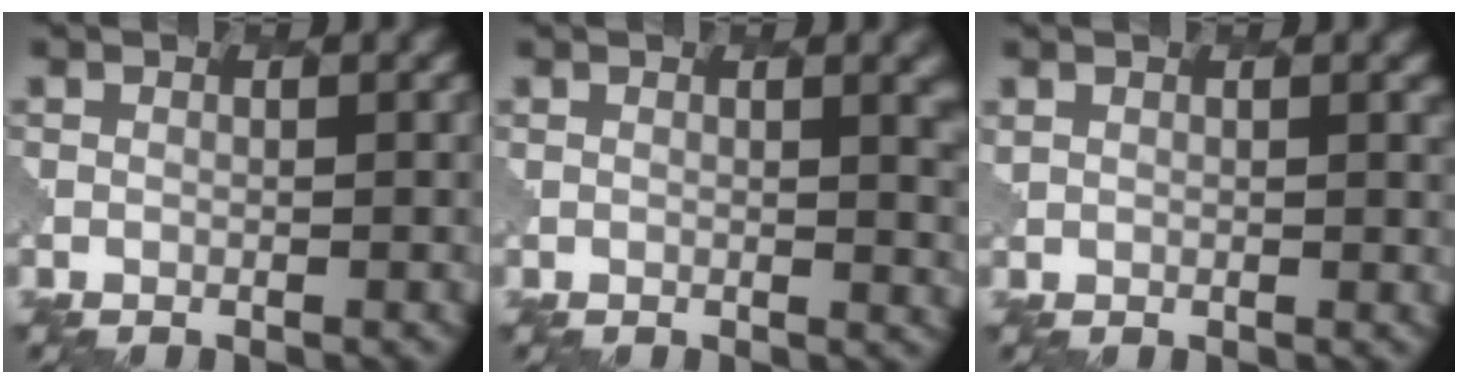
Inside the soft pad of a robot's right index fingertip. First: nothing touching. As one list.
[{"total": 4.4, "force": [1.4, 2.1, 3.6], "torque": [-0.010, 0.004, 0.018]}, {"total": 1.1, "force": [0.9, 0.4, 0.4], "torque": [-0.005, -0.004, 0.018]}]